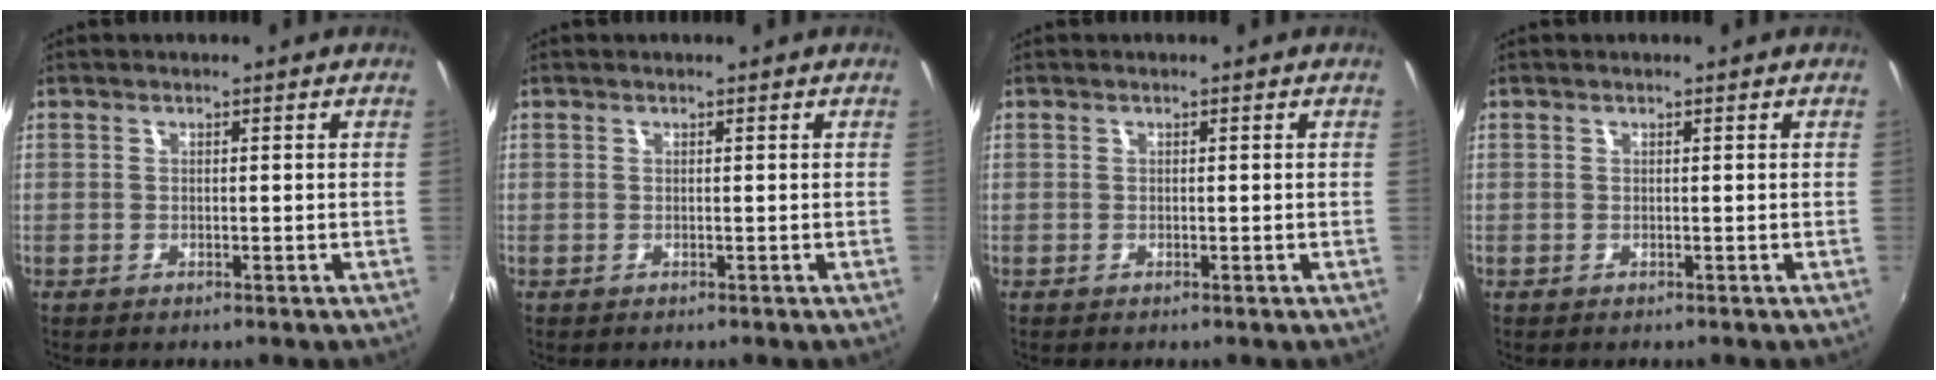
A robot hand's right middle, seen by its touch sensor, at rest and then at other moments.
{"total": 0.0}
{"total": 0.0}
{"total": 0.0}